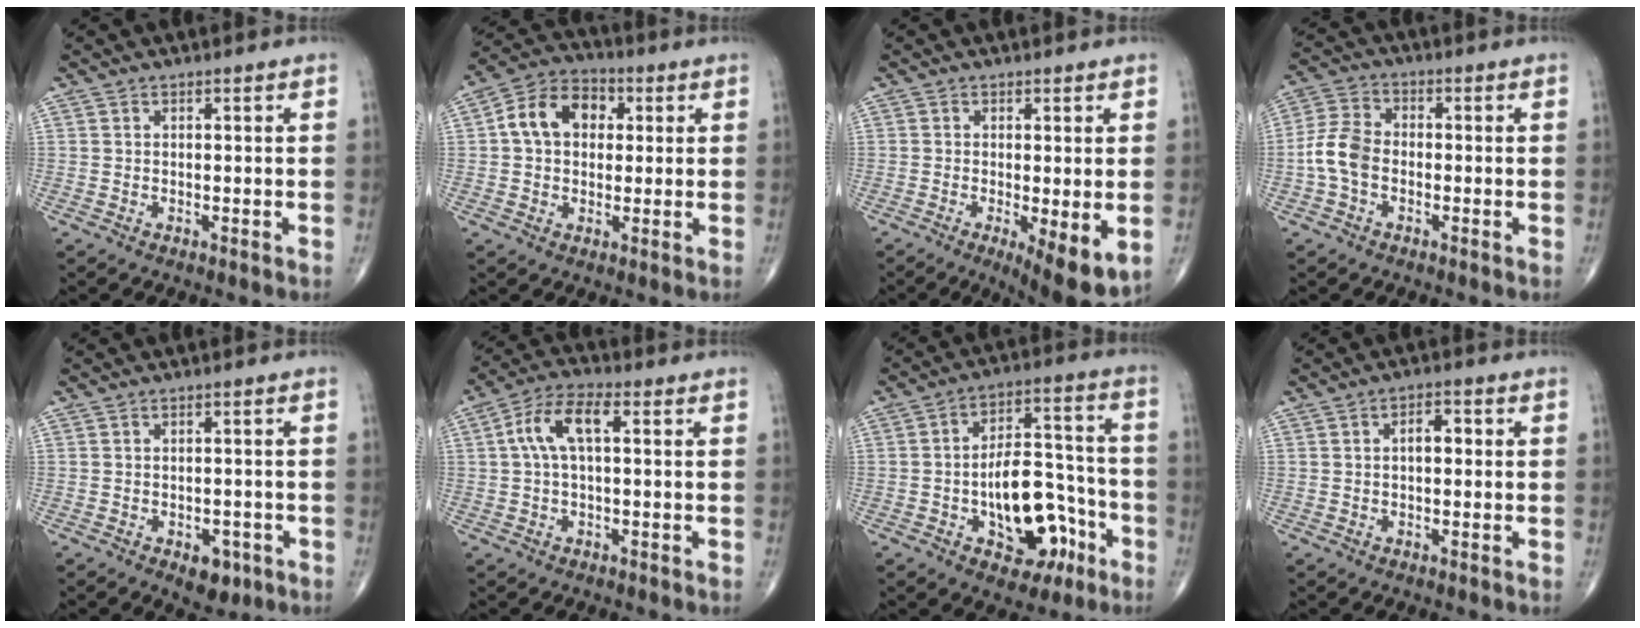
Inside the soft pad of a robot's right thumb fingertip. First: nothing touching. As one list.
[{"total": 10.7, "force": [1.9, 7.9, 7.0], "torque": [-0.103, 0.023, 0.021]}, {"total": 8.9, "force": [-2.3, 2.6, 8.2], "torque": [-0.118, -0.024, -0.033]}, {"total": 7.1, "force": [-1.7, 4.8, 5.0], "torque": [-0.103, 0.022, -0.046]}, {"total": 4.8, "force": [-2.3, 2.8, 3.1], "torque": [-0.022, 0.010, -0.024]}, {"total": 8.1, "force": [1.3, 3.5, 7.2], "torque": [-0.149, 0.031, 0.018]}, {"total": 16.3, "force": [-5.8, 9.2, 12.1], "torque": [-0.143, 0.055, -0.083]}, {"total": 5.3, "force": [0.4, 3.0, 4.4], "torque": [-0.058, 0.018, -0.002]}]